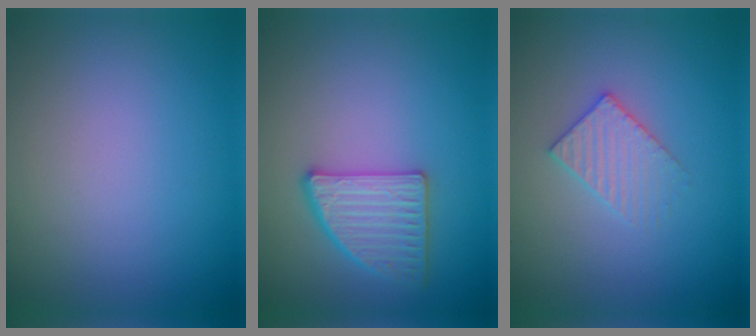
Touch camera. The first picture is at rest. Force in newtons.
{"total": 3.5, "press": 3.3, "slide": 1.1}
{"total": 2.3, "press": 2.2, "slide": 0.3}